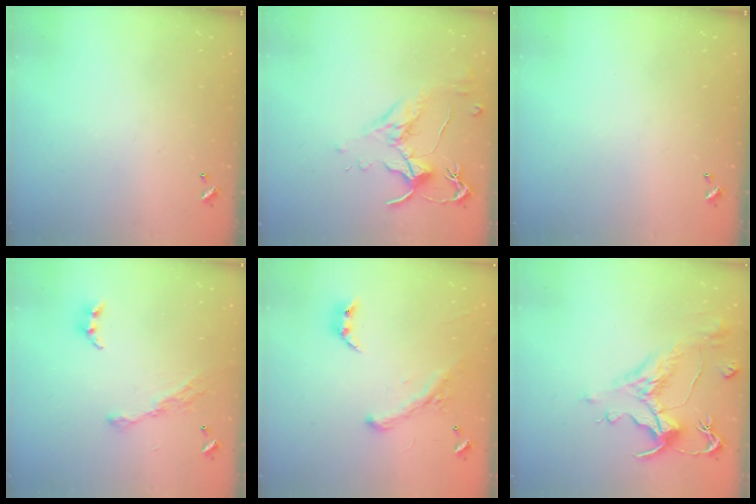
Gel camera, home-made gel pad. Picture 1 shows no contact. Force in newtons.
{"total": 1.6, "press": 1.4, "slide": 0.7}
{"total": 0.0}
{"total": 10.4, "press": 10.3, "slide": 1.2}
{"total": 2.6, "press": 2.3, "slide": 1.3}
{"total": 1.8, "press": 1.1, "slide": 1.4}